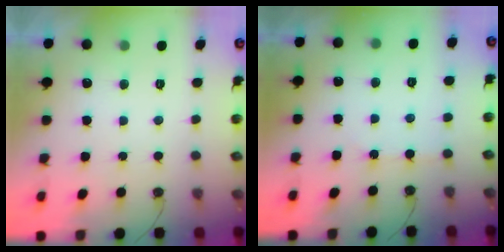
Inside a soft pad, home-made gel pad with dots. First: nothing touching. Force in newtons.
{"total": 2.6, "press": 2.6, "slide": 0.4}